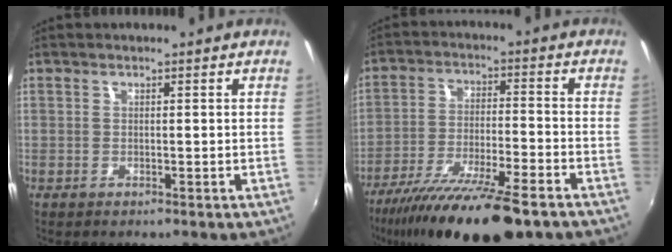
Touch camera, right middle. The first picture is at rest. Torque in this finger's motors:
{"motor_torque": [1.07, -1.07, 0.76, 0.19]}